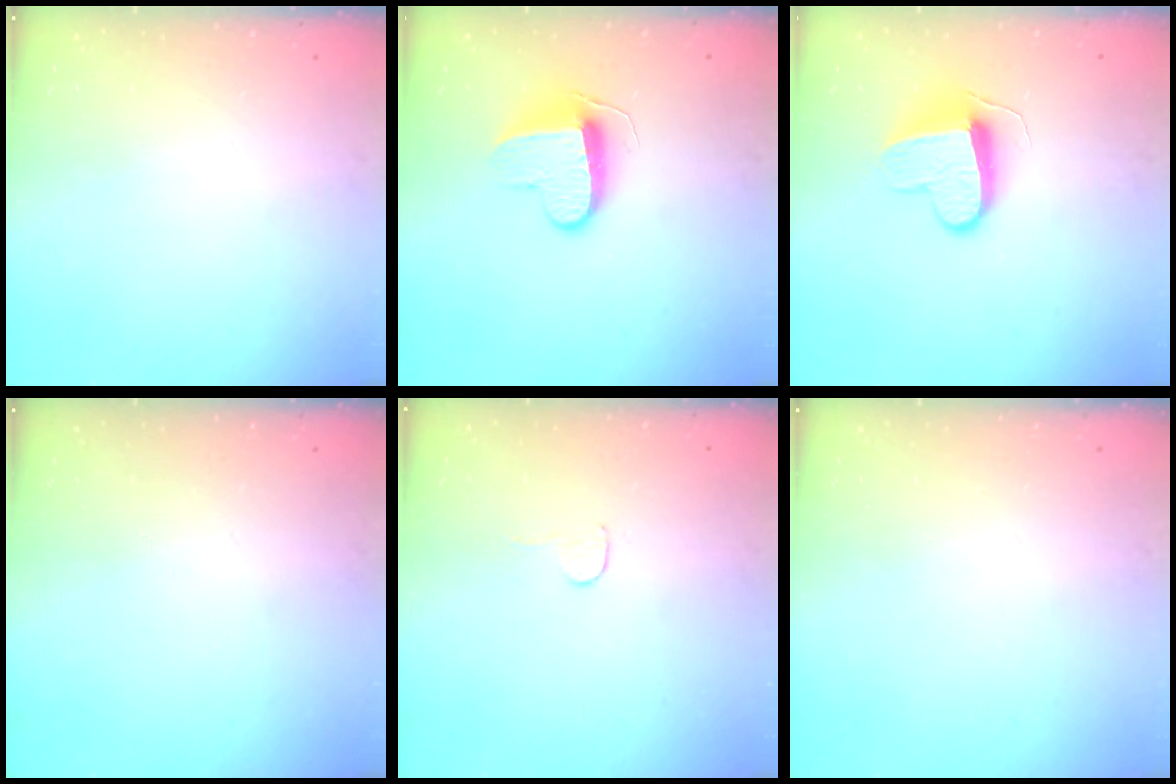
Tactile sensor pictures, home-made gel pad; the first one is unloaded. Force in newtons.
{"total": 9.4, "press": 9.4, "slide": 0.5}
{"total": 10.3, "press": 10.2, "slide": 1.2}
{"total": 0.0}
{"total": 2.7, "press": 2.7, "slide": 0.2}
{"total": 0.0}